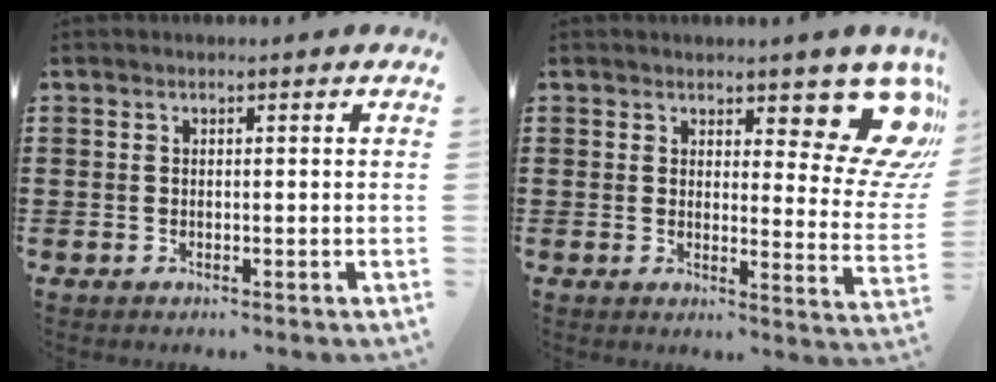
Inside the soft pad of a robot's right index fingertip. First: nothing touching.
{"total": 11.2, "force": [7.5, 3.7, 7.4], "torque": [-0.103, -0.042, 0.132]}